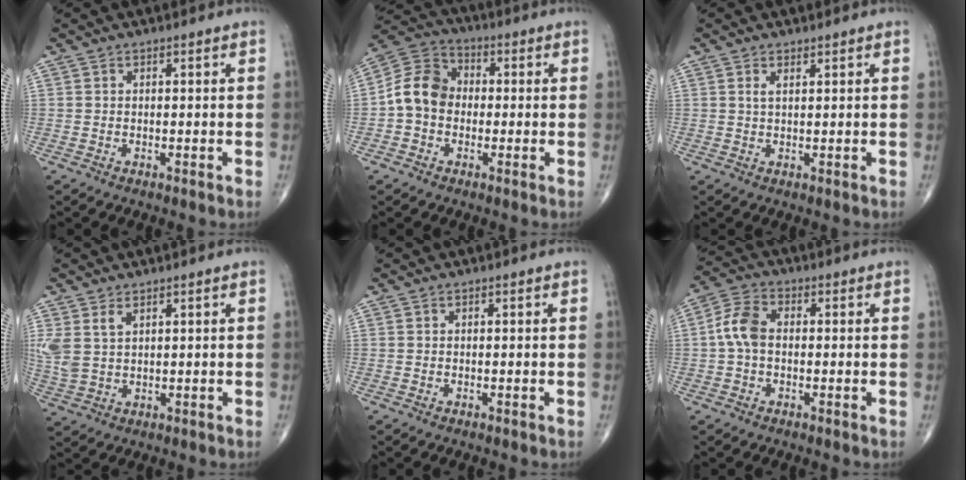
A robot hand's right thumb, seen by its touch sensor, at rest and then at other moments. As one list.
[{"total": 9.4, "force": [-0.8, 7.6, 5.4], "torque": [-0.087, 0.033, -0.031]}, {"total": 1.4, "force": [0.8, 0.5, 1.0], "torque": [-0.019, -0.001, 0.018]}, {"total": 5.0, "force": [2.3, 2.7, 3.5], "torque": [-0.087, -0.002, 0.060]}, {"total": 0.0}, {"total": 6.4, "force": [-0.1, 4.2, 4.9], "torque": [-0.099, 0.020, -0.010]}]